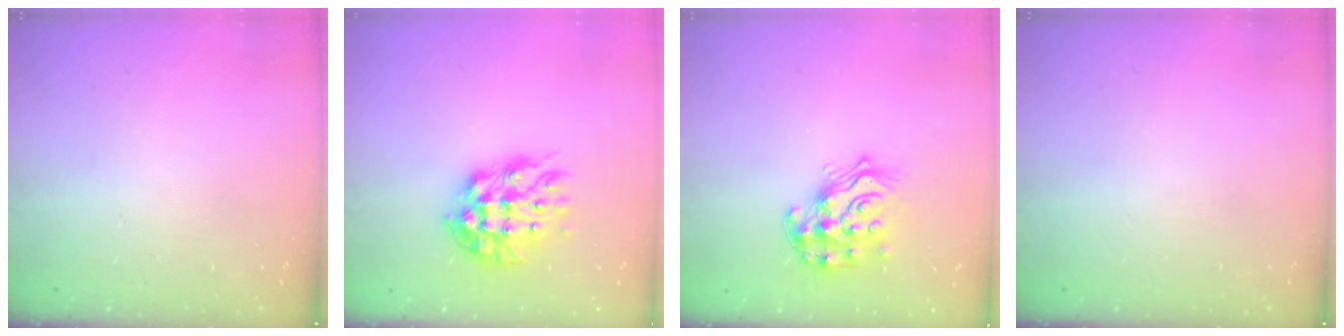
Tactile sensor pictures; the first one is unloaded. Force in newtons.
{"total": 12.4, "press": 12.4, "slide": 0.8}
{"total": 15.5, "press": 15.4, "slide": 1.0}
{"total": 0.0}